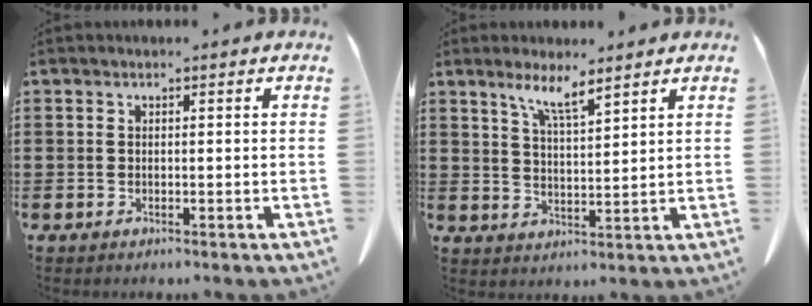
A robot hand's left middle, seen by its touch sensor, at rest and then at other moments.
{"total": 5.4, "force": [4.3, 0.1, 3.2], "torque": [-0.075, -0.008, 0.074]}